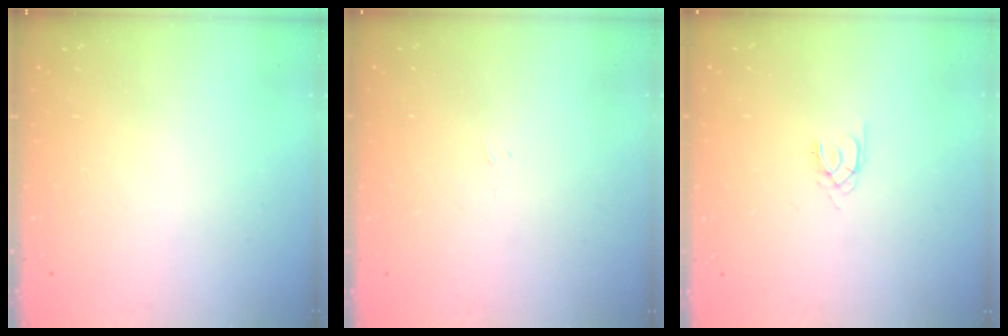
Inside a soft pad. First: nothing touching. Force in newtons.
{"total": 1.6, "press": 1.5, "slide": 0.3}
{"total": 1.3, "press": 1.2, "slide": 0.3}